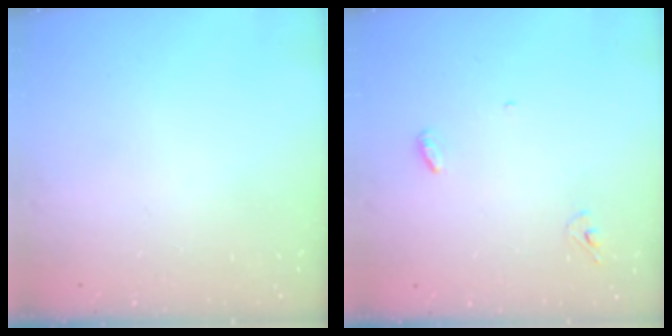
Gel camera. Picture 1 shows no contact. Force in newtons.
{"total": 3.5, "press": 3.5, "slide": 0.3}